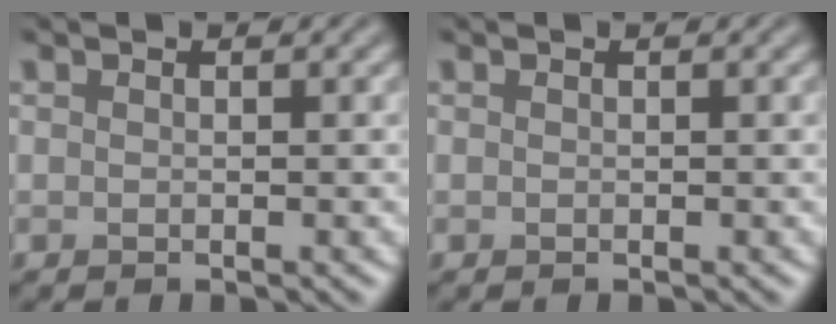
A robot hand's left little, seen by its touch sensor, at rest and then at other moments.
{"total": 0.0}